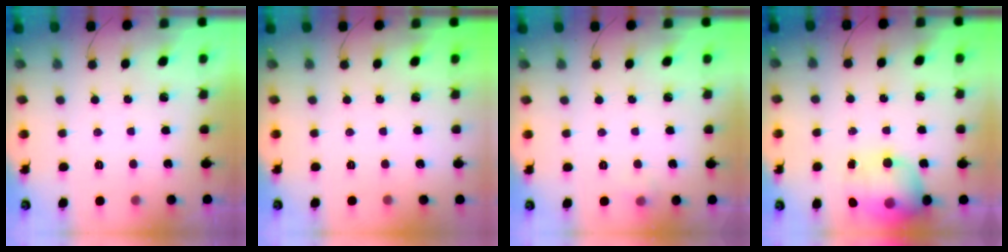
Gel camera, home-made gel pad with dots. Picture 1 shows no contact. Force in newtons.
{"total": 0.0}
{"total": 3.7, "press": 3.5, "slide": 1.4}
{"total": 13.7, "press": 13.3, "slide": 3.3}